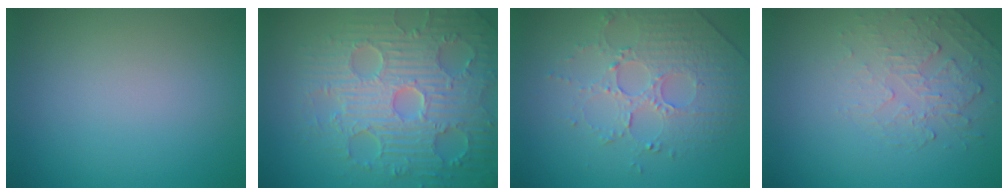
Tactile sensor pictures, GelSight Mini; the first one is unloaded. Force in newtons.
{"total": 9.1, "press": 6.7, "slide": 6.2}
{"total": 5.2, "press": 3.7, "slide": 3.6}
{"total": 2.2, "press": 1.1, "slide": 1.9}